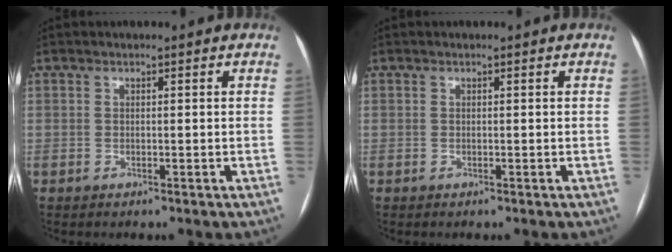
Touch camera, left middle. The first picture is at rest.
{"total": 0.0}